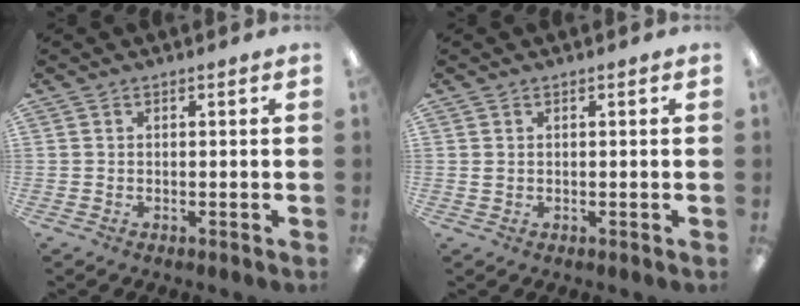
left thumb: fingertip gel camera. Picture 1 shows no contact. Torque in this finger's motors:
{"motor_torque": [-0.18, 0.15, -0.26, 0.12, 0.01]}